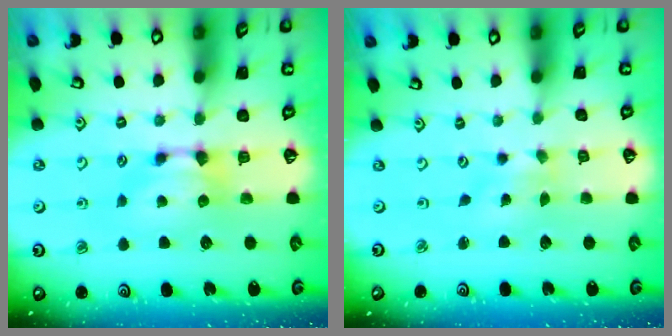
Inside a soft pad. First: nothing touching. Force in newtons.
{"total": 3.7, "press": 3.6, "slide": 0.8}